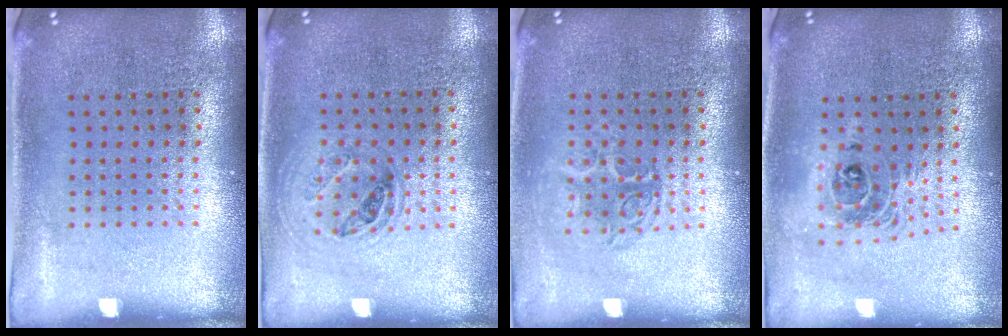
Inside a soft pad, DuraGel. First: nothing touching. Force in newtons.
{"total": 1.0, "press": 0.9, "slide": 0.3}
{"total": 1.1, "press": 1.0, "slide": 0.5}
{"total": 1.9, "press": 1.4, "slide": 1.2}